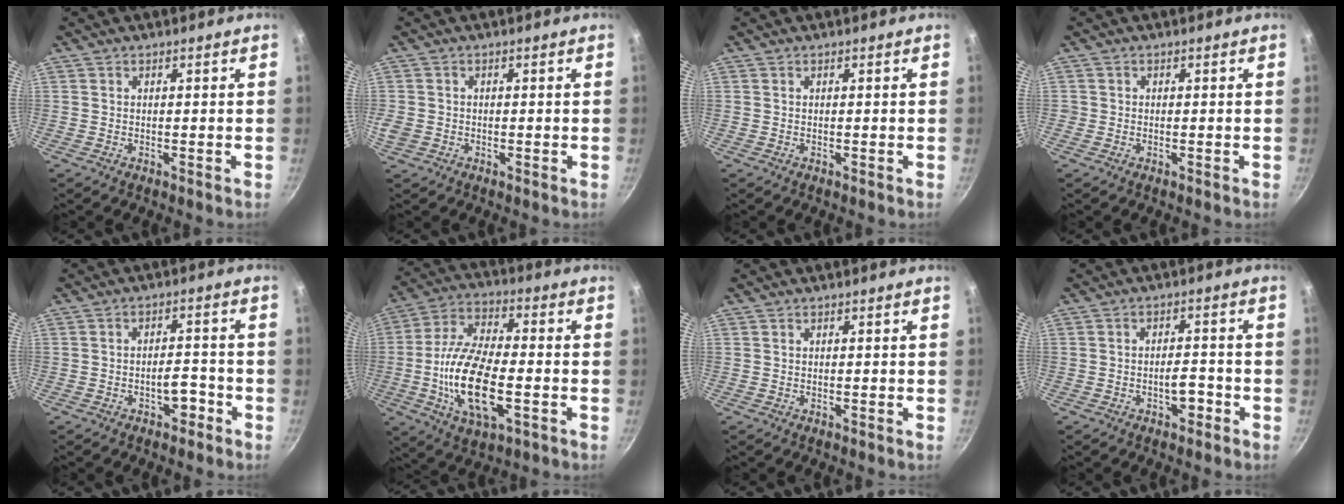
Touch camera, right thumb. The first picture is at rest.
{"total": 2.8, "force": [-0.7, 2.4, 1.4], "torque": [-0.028, 0.004, -0.010]}
{"total": 0.0}
{"total": 0.8, "force": [-0.1, 0.8, 0.0], "torque": [0.004, 0.005, -0.003]}
{"total": 4.2, "force": [-2.2, 2.3, 2.6], "torque": [-0.024, 0.028, -0.033]}
{"total": 17.8, "force": [-3.8, 7.8, 15.6], "torque": [-0.299, 0.015, -0.068]}
{"total": 0.0}
{"total": 3.6, "force": [-1.8, 2.0, 2.5], "torque": [-0.025, 0.022, -0.026]}